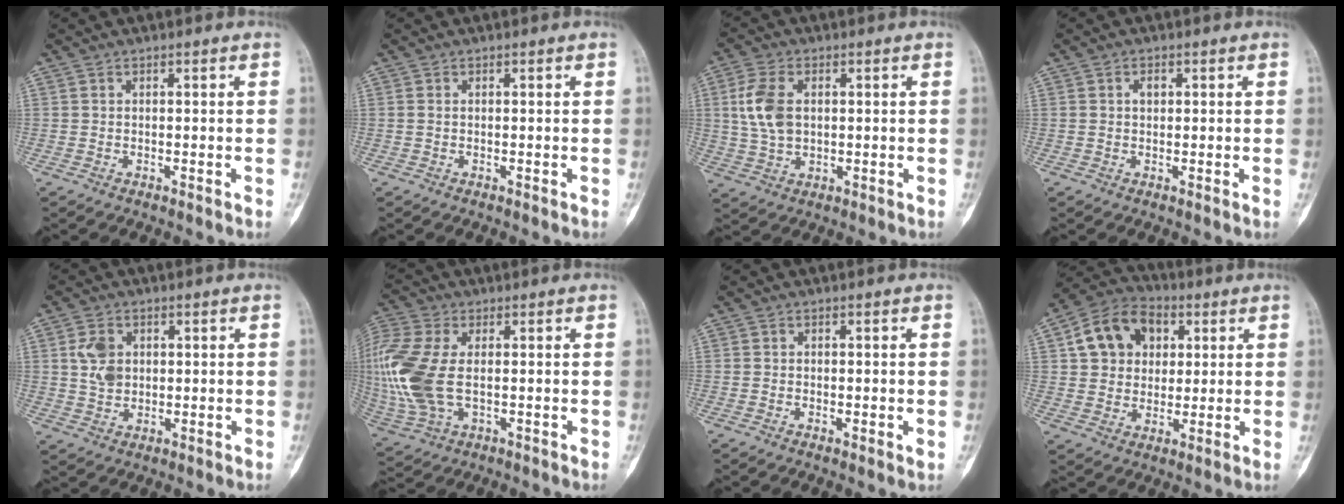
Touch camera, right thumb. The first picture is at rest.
{"total": 0.0}
{"total": 8.3, "force": [1.3, 5.2, 6.3], "torque": [-0.130, 0.001, 0.029]}
{"total": 1.5, "force": [0.4, 1.0, 1.0], "torque": [-0.014, 0.001, 0.005]}
{"total": 5.7, "force": [1.2, 4.4, 3.5], "torque": [-0.053, -0.007, 0.024]}
{"total": 16.5, "force": [0.4, 9.5, 13.5], "torque": [-0.351, -0.001, 0.014]}
{"total": 1.5, "force": [-0.2, 0.8, 1.2], "torque": [-0.017, -0.002, -0.005]}
{"total": 13.0, "force": [3.8, 10.3, 7.0], "torque": [-0.090, 0.004, 0.056]}